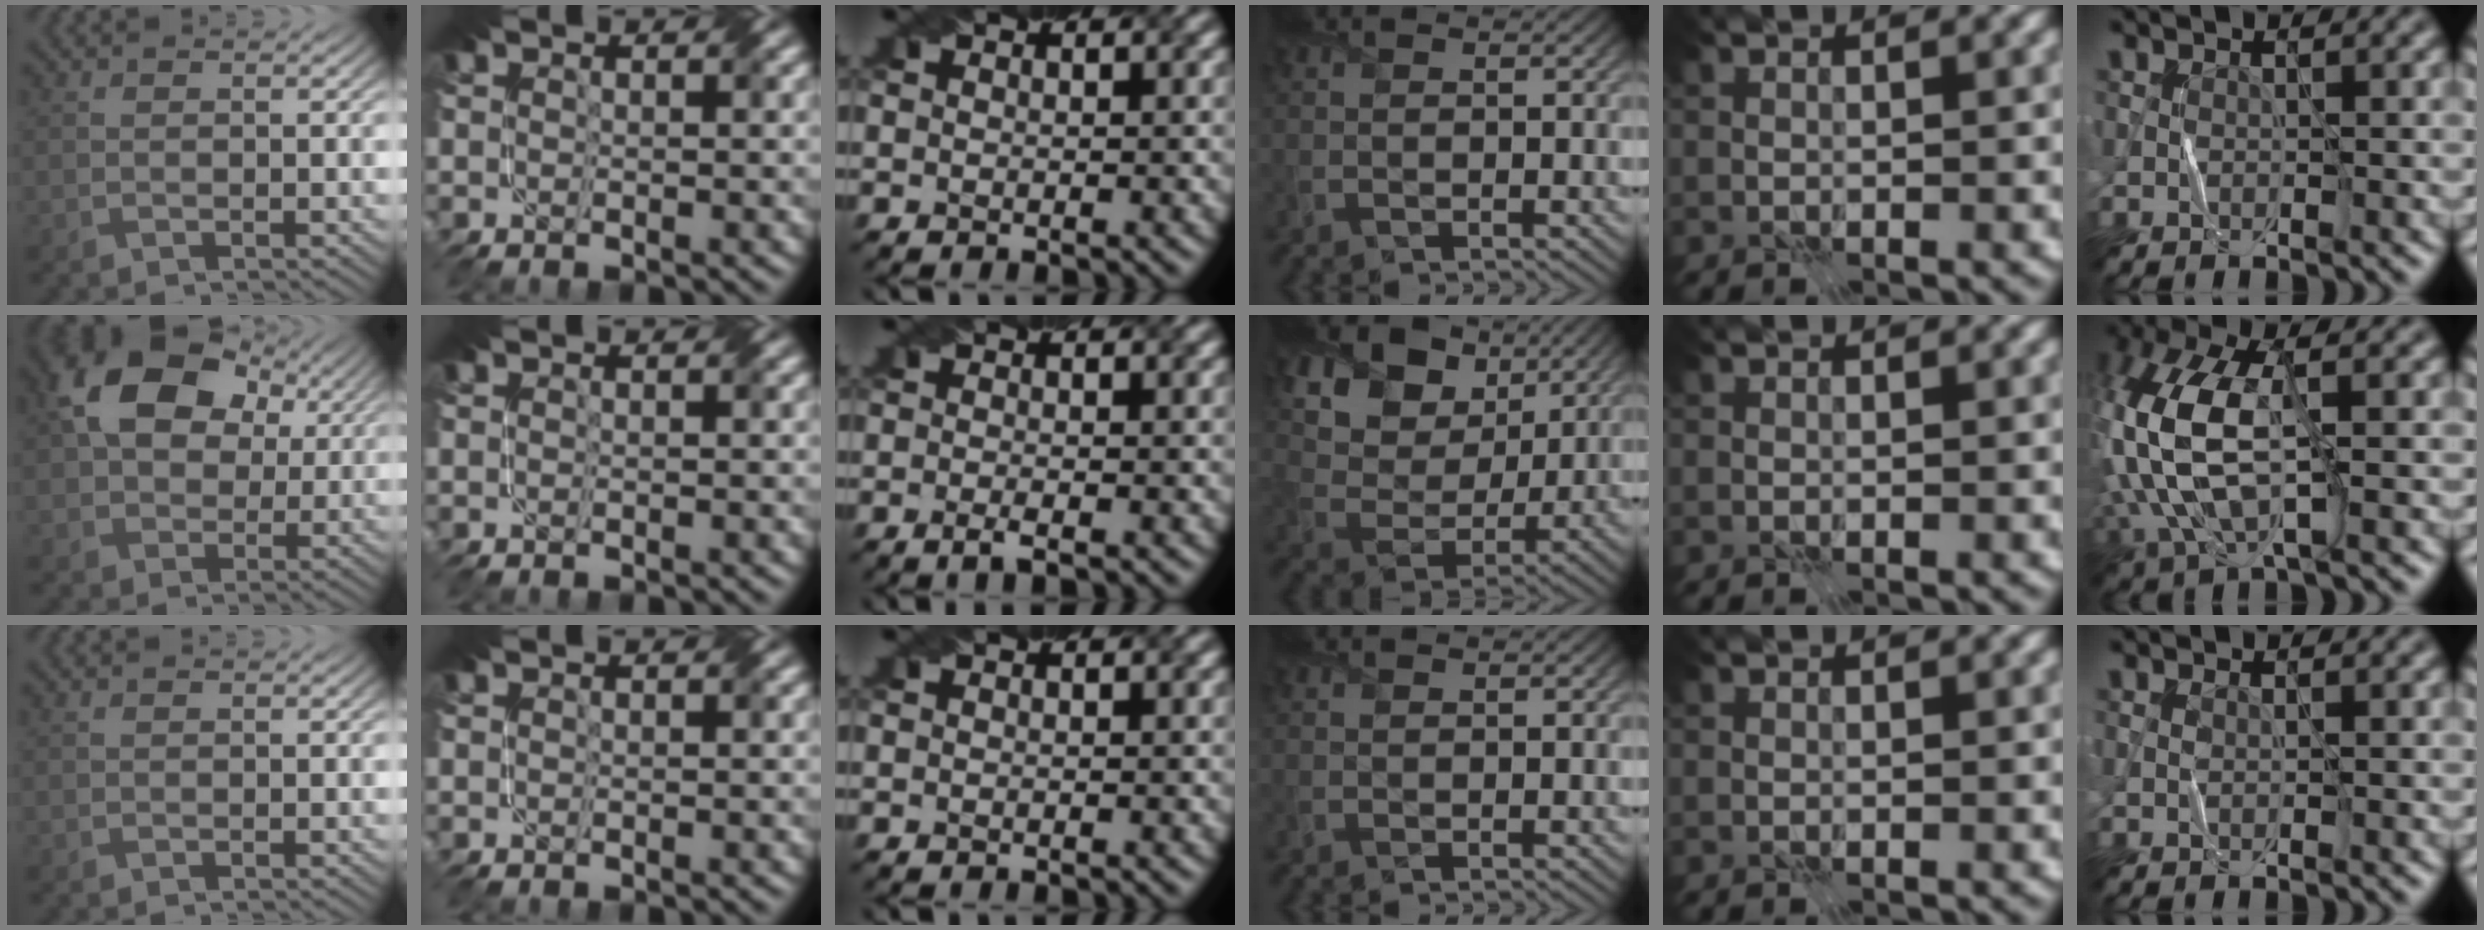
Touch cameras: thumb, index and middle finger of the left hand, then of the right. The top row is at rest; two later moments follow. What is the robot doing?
{"motion": "fold", "object": "netting"}